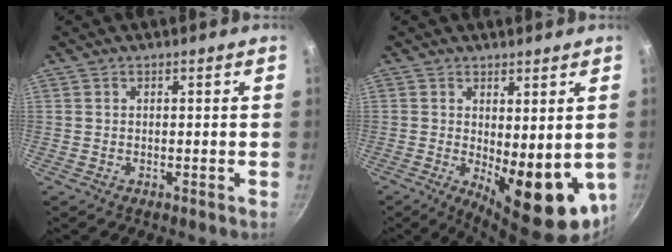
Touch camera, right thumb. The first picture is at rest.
{"total": 13.4, "force": [-0.8, 5.4, 12.3], "torque": [-0.138, -0.023, 0.006]}